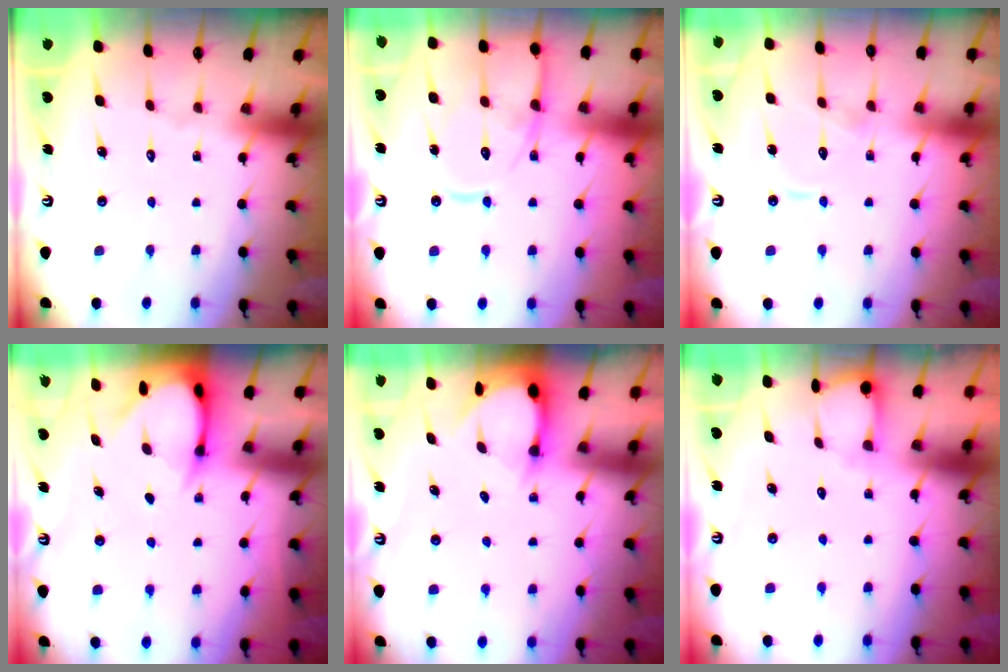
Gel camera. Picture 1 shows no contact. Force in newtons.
{"total": 13.9, "press": 13.8, "slide": 1.4}
{"total": 7.2, "press": 7.1, "slide": 0.7}
{"total": 4.2, "press": 4.2, "slide": 0.5}
{"total": 2.6, "press": 2.5, "slide": 0.4}
{"total": 2.8, "press": 2.8, "slide": 0.2}